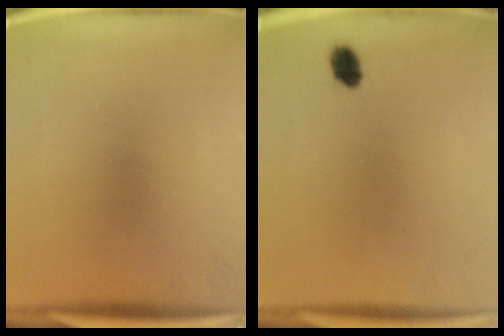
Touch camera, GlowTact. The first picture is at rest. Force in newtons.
{"total": 2.9}